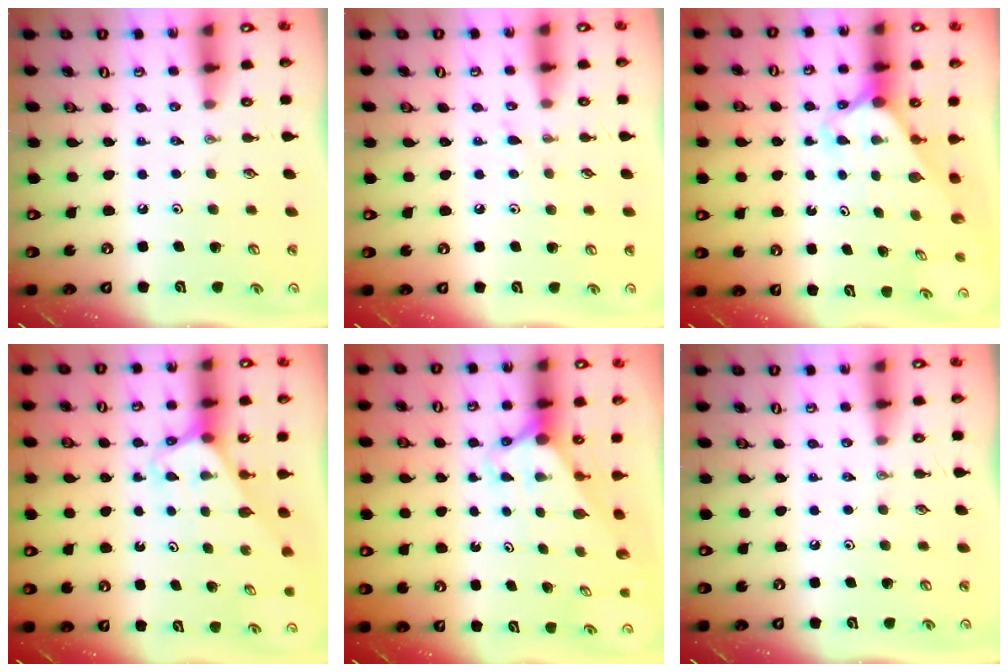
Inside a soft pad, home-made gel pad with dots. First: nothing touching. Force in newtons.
{"total": 3.2, "press": 3.2, "slide": 0.4}
{"total": 2.3, "press": 2.3, "slide": 0.2}
{"total": 3.2, "press": 3.2, "slide": 0.2}
{"total": 2.8, "press": 2.8, "slide": 0.1}
{"total": 0.0}